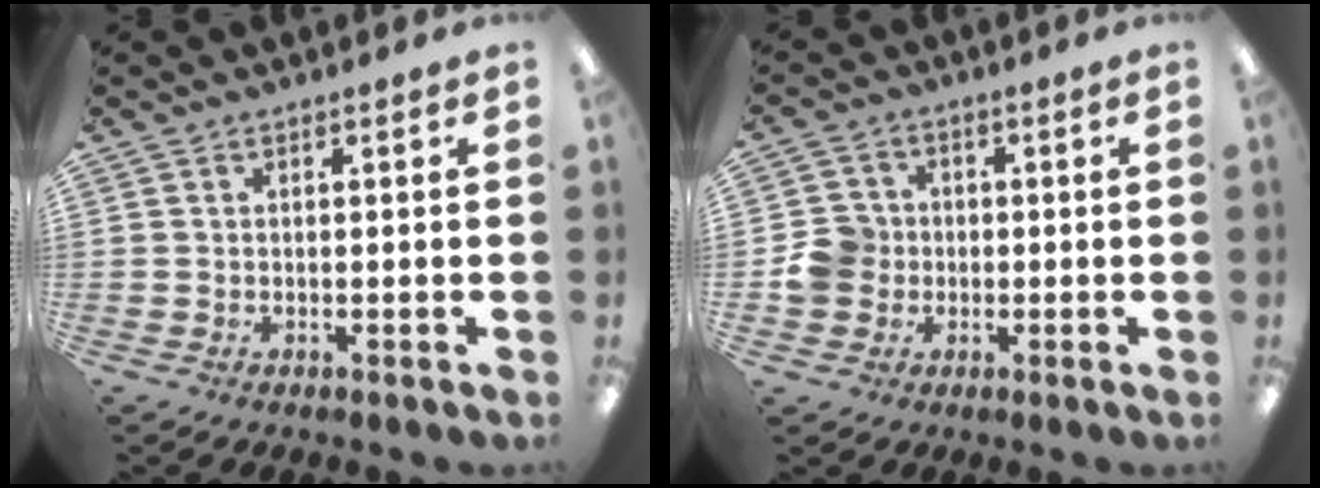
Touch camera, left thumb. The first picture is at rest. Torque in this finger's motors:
{"motor_torque": [-0.29, 0.29, 0.06, -0.08, 0.00]}